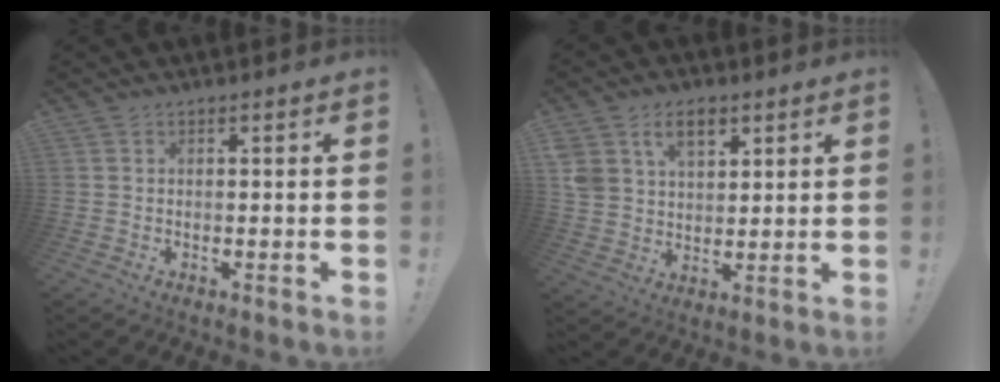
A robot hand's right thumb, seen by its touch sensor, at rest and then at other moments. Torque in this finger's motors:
{"motor_torque": [0.03, 0.24, 0.97, 0.16, 0.03]}